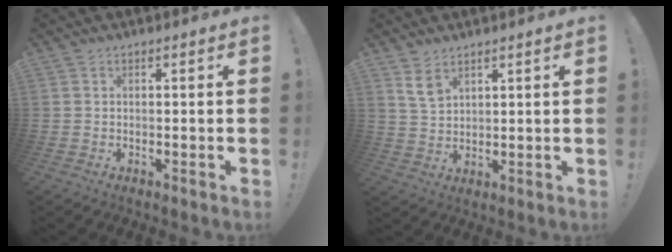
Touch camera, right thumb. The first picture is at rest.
{"total": 5.8, "force": [3.7, 3.5, 2.8], "torque": [-0.040, -0.018, 0.071]}